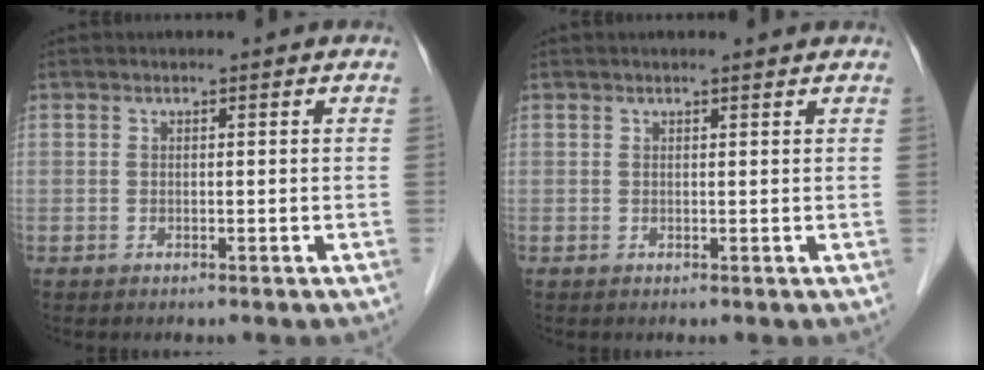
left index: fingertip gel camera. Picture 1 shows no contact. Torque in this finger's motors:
{"motor_torque": [-0.02, 0.01, -0.05, 0.01]}